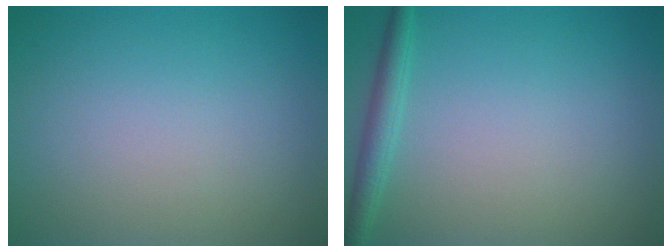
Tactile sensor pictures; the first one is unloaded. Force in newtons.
{"total": 1.9, "press": 1.9, "slide": 0.1}